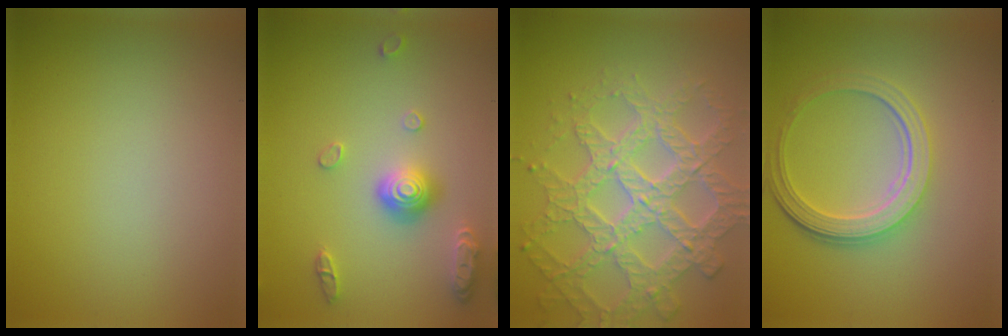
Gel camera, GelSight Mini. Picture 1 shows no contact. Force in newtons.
{"total": 2.9, "press": 2.9, "slide": 0.2}
{"total": 6.2, "press": 5.6, "slide": 2.6}
{"total": 5.0, "press": 3.8, "slide": 3.3}